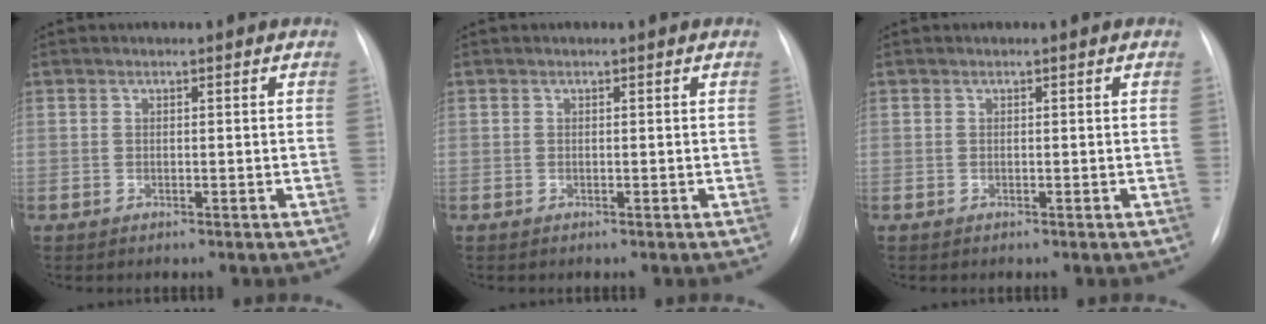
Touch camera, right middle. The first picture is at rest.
{"total": 0.0}
{"total": 0.0}